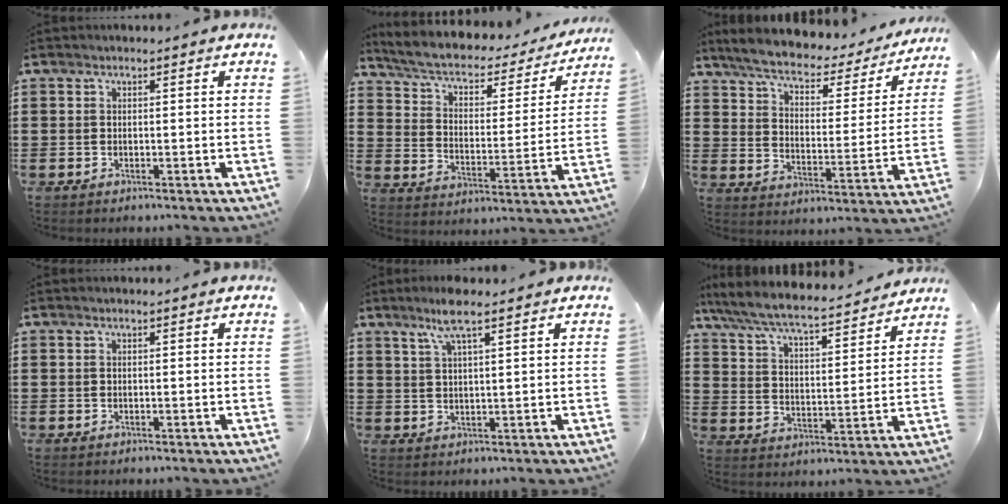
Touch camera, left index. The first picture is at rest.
{"total": 4.6, "force": [3.4, 1.7, 2.6], "torque": [-0.067, -0.026, 0.051]}
{"total": 5.0, "force": [4.1, 1.4, 2.4], "torque": [-0.068, -0.023, 0.064]}
{"total": 0.0}
{"total": 5.4, "force": [3.5, 0.6, 4.1], "torque": [-0.089, 0.007, 0.061]}
{"total": 6.5, "force": [6.1, 0.4, 2.3], "torque": [-0.071, -0.041, 0.101]}